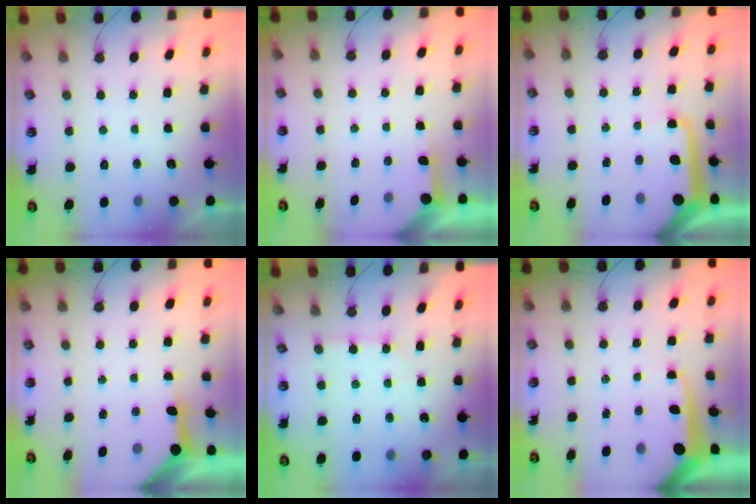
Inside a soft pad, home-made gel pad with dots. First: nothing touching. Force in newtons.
{"total": 2.4, "press": 2.4, "slide": 0.4}
{"total": 12.8, "press": 12.7, "slide": 1.3}
{"total": 6.4, "press": 6.4, "slide": 0.6}
{"total": 2.9, "press": 2.9, "slide": 0.3}
{"total": 10.1, "press": 10.0, "slide": 1.0}